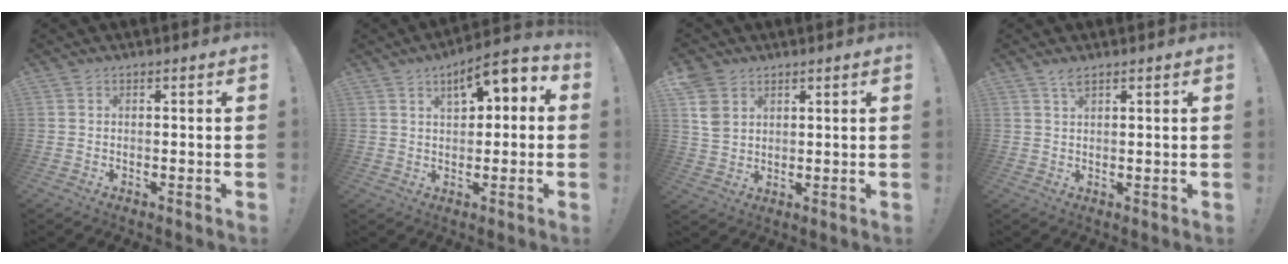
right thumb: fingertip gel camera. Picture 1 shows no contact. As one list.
[{"total": 8.1, "force": [3.2, 4.0, 6.2], "torque": [-0.076, -0.019, 0.051]}, {"total": 7.3, "force": [3.5, 5.7, 2.8], "torque": [-0.049, -0.011, 0.072]}, {"total": 2.4, "force": [1.8, 0.6, 1.4], "torque": [-0.014, -0.009, 0.029]}]